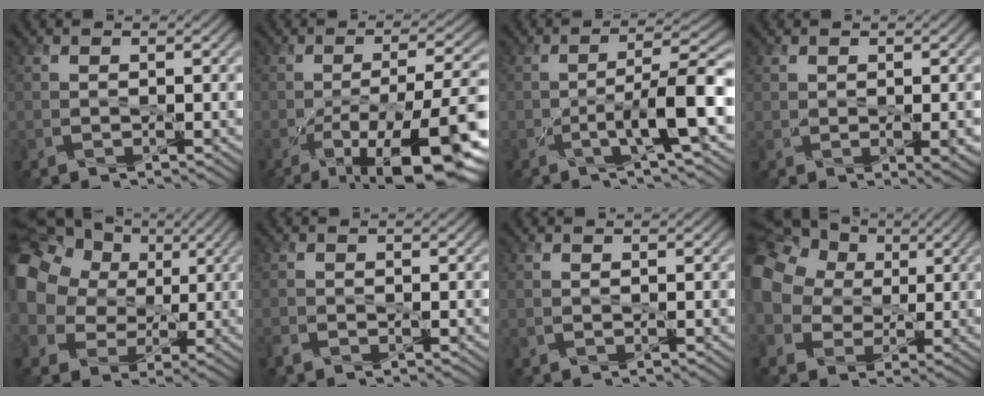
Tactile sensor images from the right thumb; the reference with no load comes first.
{"total": 13.8, "force": [-6.5, 3.9, 11.5], "torque": [-0.181, -0.011, -0.103]}
{"total": 7.4, "force": [-2.4, 0.9, 6.9], "torque": [-0.108, 0.013, -0.051]}
{"total": 2.9, "force": [-0.1, 1.4, 2.5], "torque": [-0.041, -0.007, 0.006]}
{"total": 16.8, "force": [5.2, 13.0, 9.2], "torque": [-0.274, 0.034, 0.096]}
{"total": 1.1, "force": [-0.9, 0.3, 0.5], "torque": [-0.017, -0.004, -0.021]}
{"total": 0.0}
{"total": 17.1, "force": [3.1, 14.1, 9.1], "torque": [-0.278, 0.013, 0.036]}